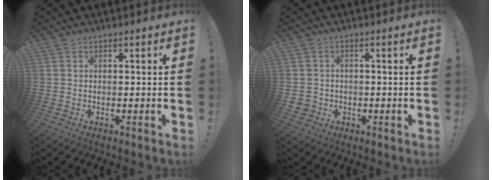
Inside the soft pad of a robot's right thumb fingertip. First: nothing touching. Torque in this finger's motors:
{"motor_torque": [0.12, 0.00, 0.05, -0.19, -0.01]}